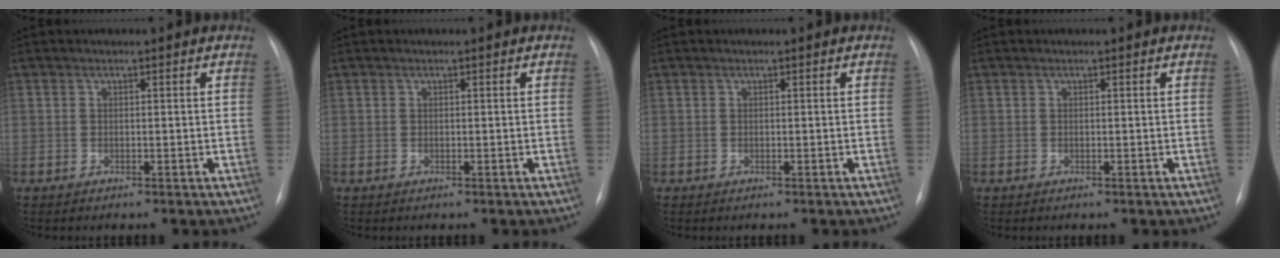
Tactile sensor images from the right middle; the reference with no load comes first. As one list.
[{"total": 0.0}, {"total": 0.0}, {"total": 0.0}]